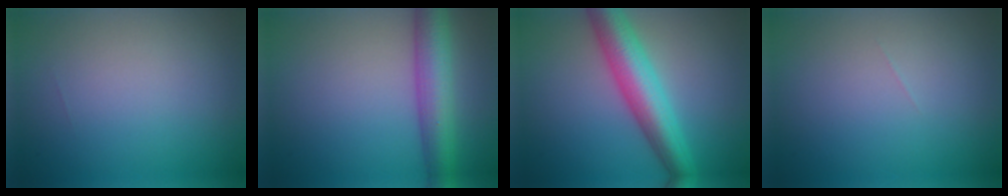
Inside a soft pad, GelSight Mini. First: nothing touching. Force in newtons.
{"total": 5.8, "press": 5.8, "slide": 0.1}
{"total": 6.8, "press": 6.8, "slide": 0.2}
{"total": 0.0}